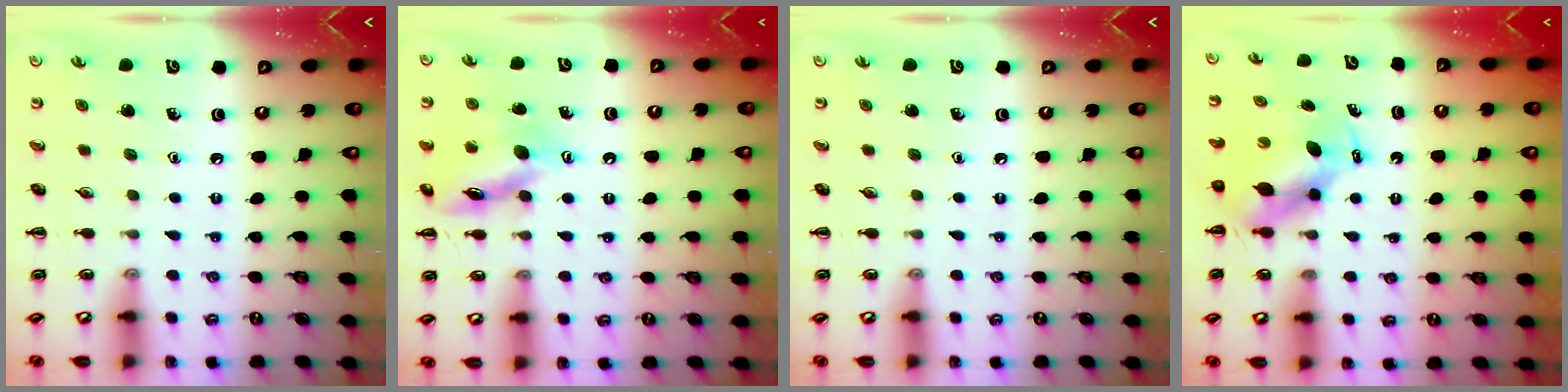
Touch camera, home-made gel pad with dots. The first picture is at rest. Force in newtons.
{"total": 13.7, "press": 13.6, "slide": 1.4}
{"total": 0.0}
{"total": 5.6, "press": 5.3, "slide": 1.8}